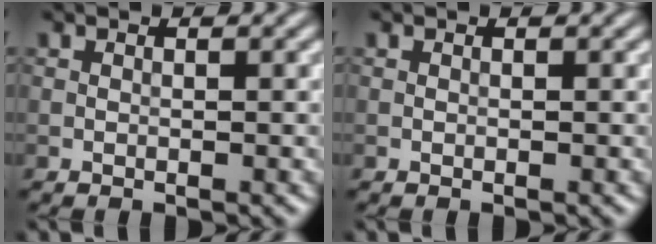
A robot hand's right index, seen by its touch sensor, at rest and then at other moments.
{"total": 0.0}